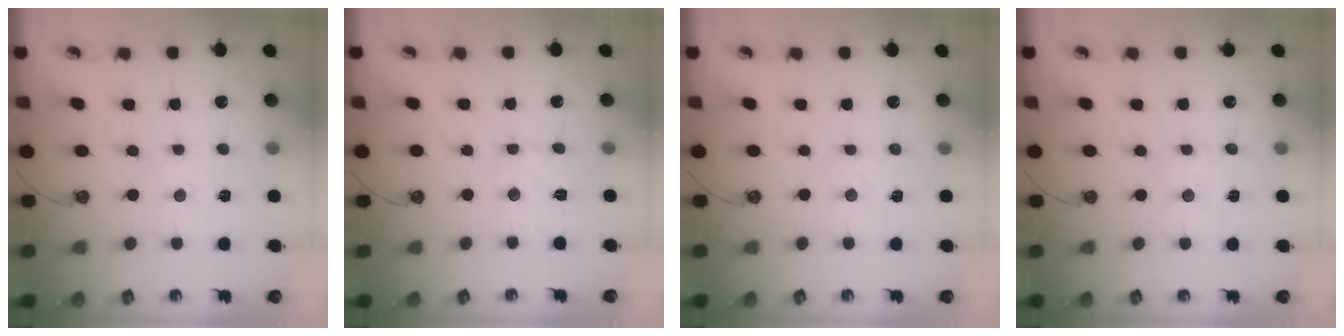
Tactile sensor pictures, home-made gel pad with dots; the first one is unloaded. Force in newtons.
{"total": 3.8, "press": 3.8, "slide": 0.5}
{"total": 1.7, "press": 1.6, "slide": 0.3}
{"total": 1.6, "press": 1.6, "slide": 0.2}